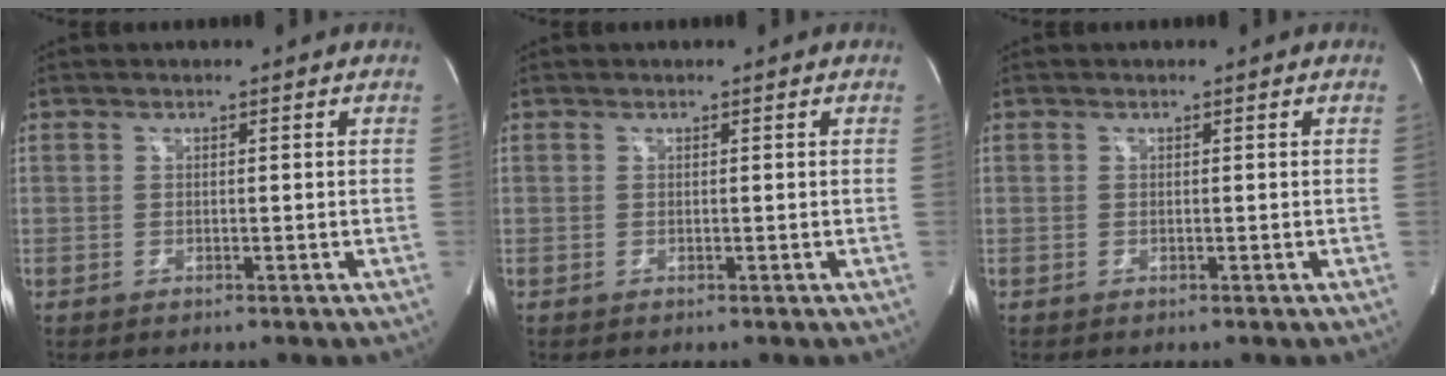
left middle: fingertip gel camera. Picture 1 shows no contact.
{"total": 0.0}
{"total": 0.0}